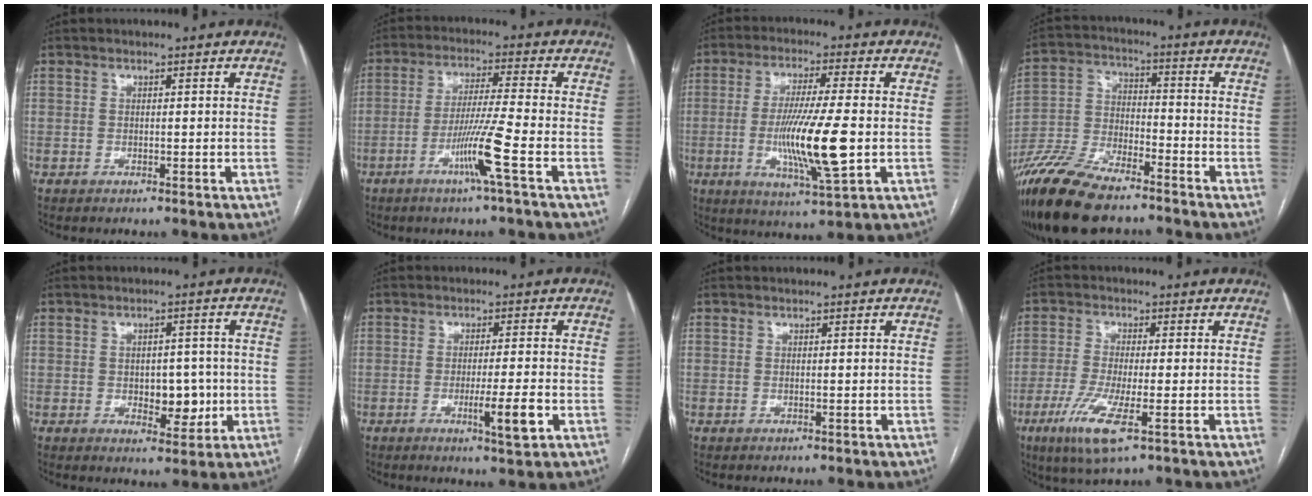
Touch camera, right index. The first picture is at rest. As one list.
[{"total": 7.9, "force": [-3.6, -1.6, 6.8], "torque": [-0.129, -0.011, -0.072]}, {"total": 12.5, "force": [-2.0, 0.5, 12.4], "torque": [-0.234, -0.020, -0.035]}, {"total": 13.8, "force": [-10.9, 4.1, 7.3], "torque": [-0.150, -0.009, -0.205]}, {"total": 5.3, "force": [-0.7, 3.1, 4.2], "torque": [-0.049, 0.002, 0.000]}, {"total": 5.4, "force": [-1.9, -0.1, 5.0], "torque": [-0.078, -0.011, -0.027]}, {"total": 0.0}, {"total": 7.6, "force": [-3.5, 1.2, 6.6], "torque": [-0.142, -0.020, -0.065]}]